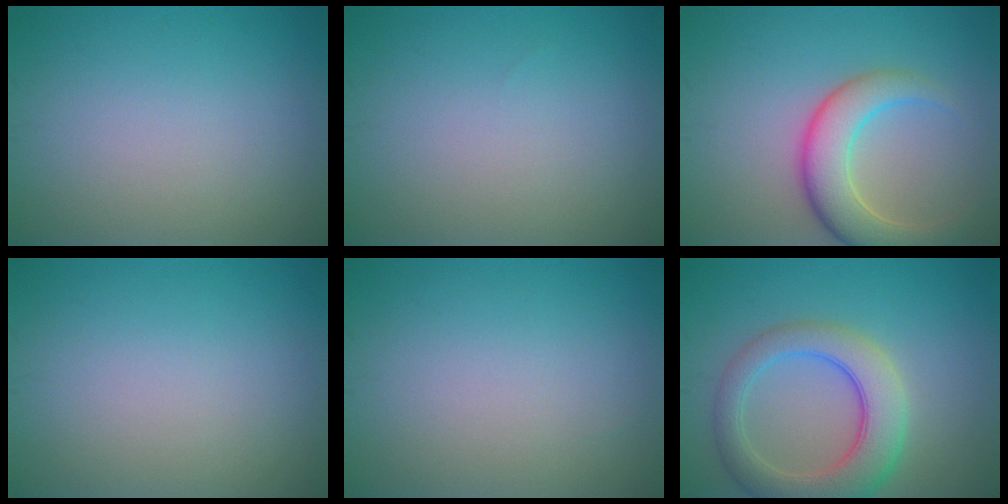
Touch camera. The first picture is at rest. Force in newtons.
{"total": 0.0}
{"total": 5.7, "press": 5.6, "slide": 0.5}
{"total": 0.0}
{"total": 0.0}
{"total": 6.5, "press": 6.5, "slide": 0.5}